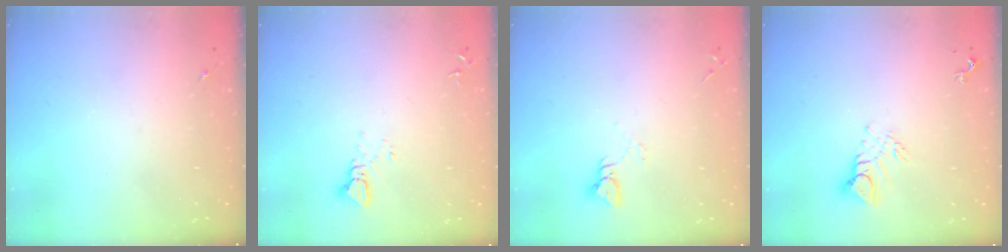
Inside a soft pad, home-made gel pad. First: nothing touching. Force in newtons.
{"total": 2.5, "press": 2.5, "slide": 0.1}
{"total": 3.8, "press": 3.8, "slide": 0.5}
{"total": 6.8, "press": 6.8, "slide": 0.5}